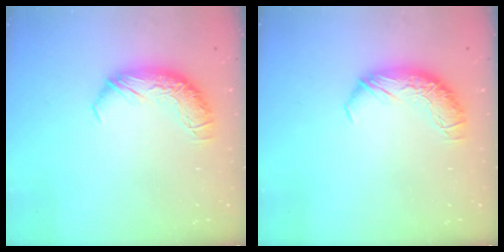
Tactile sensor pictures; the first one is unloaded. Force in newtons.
{"total": 0.0}